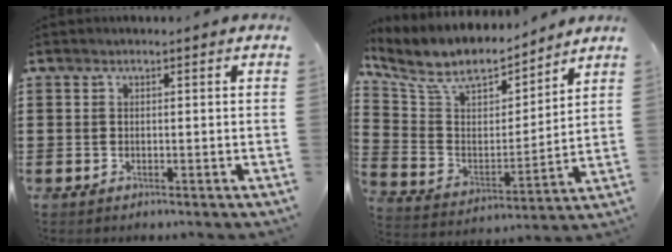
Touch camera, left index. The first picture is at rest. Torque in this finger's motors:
{"motor_torque": [0.98, -1.16, 0.12, -0.07]}